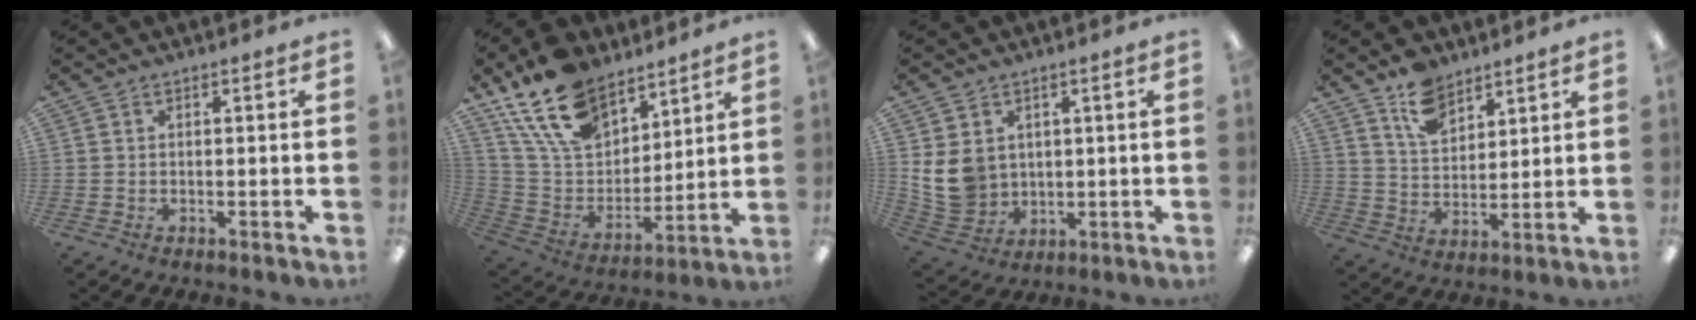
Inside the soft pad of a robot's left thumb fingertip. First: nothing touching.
{"total": 19.3, "force": [13.2, 10.8, 9.0], "torque": [-0.182, -0.065, 0.248]}
{"total": 8.9, "force": [1.9, 7.9, 3.7], "torque": [-0.096, -0.005, 0.044]}
{"total": 9.6, "force": [7.1, 5.3, 3.7], "torque": [-0.066, -0.036, 0.130]}